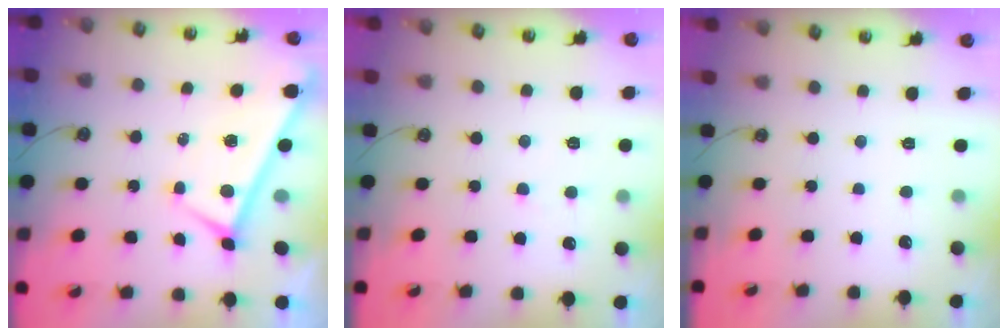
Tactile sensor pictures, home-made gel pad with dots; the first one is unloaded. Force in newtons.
{"total": 5.0, "press": 5.0, "slide": 0.5}
{"total": 0.0}